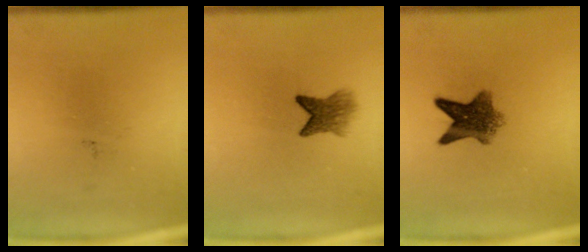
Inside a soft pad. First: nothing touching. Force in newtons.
{"total": 3.9}
{"total": 7.0}